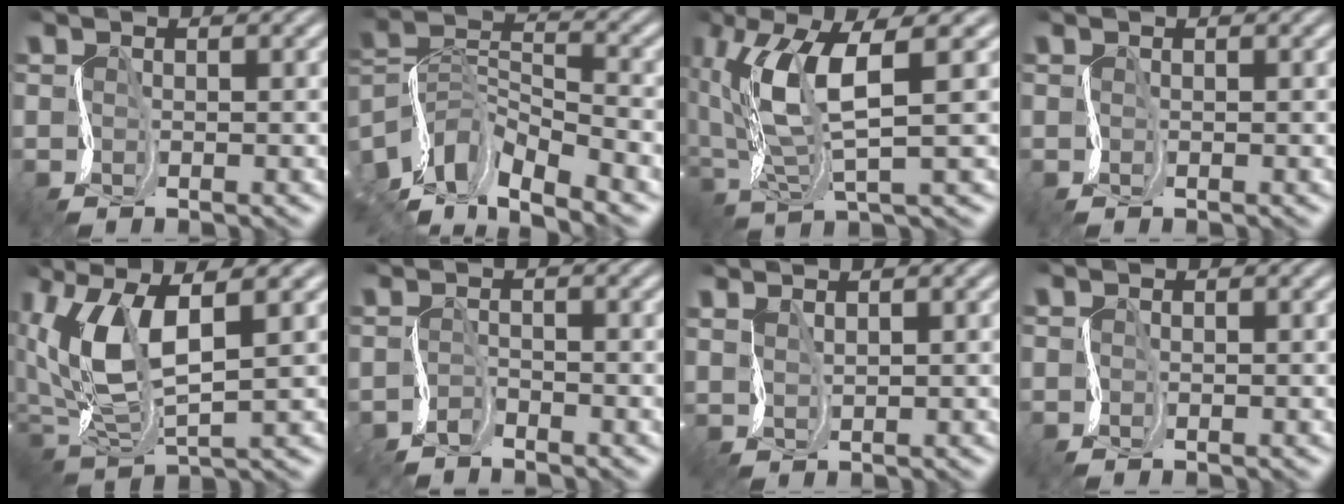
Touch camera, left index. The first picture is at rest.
{"total": 7.6, "force": [-5.1, 3.7, 4.1], "torque": [-0.075, 0.014, -0.108]}
{"total": 7.2, "force": [2.3, 2.0, 6.5], "torque": [-0.147, 0.009, 0.042]}
{"total": 0.0}
{"total": 7.1, "force": [3.1, 3.3, 5.5], "torque": [-0.134, 0.006, 0.058]}
{"total": 1.1, "force": [-0.6, -0.4, -0.8], "torque": [0.008, 0.006, -0.020]}
{"total": 2.0, "force": [1.9, -0.3, -0.6], "torque": [0.009, 0.007, 0.039]}
{"total": 0.0}